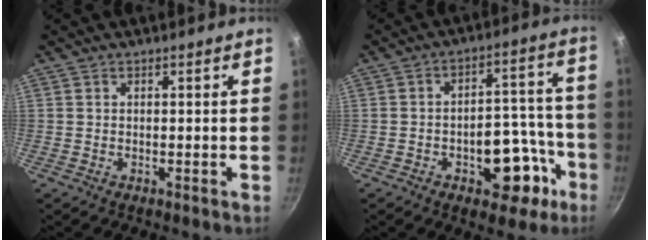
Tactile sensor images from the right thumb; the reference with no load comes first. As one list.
[{"total": 13.5, "force": [-5.9, 7.7, 9.4], "torque": [-0.063, 0.058, -0.072]}]